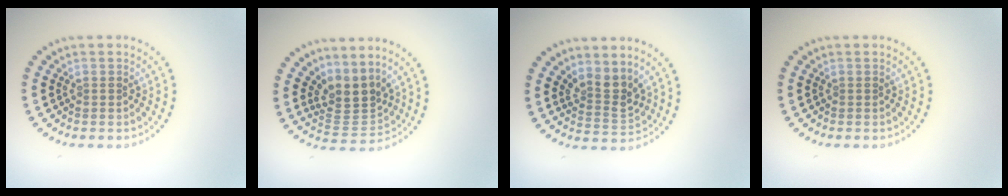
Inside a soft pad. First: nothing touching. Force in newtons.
{"total": 3.3, "press": 2.4, "slide": 2.2}
{"total": 2.7, "press": 2.0, "slide": 1.9}
{"total": 0.0}